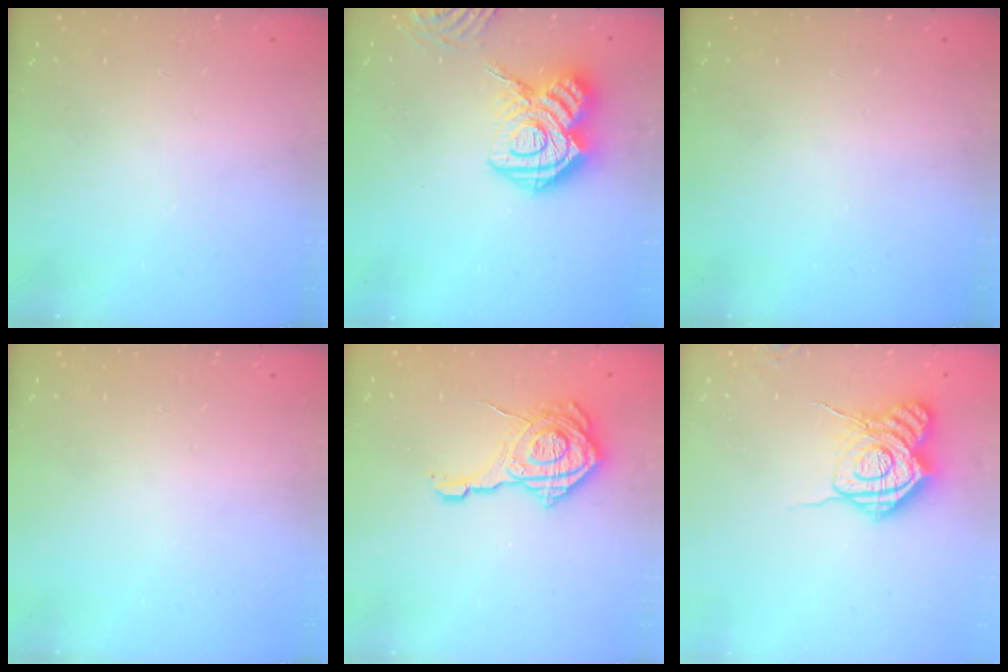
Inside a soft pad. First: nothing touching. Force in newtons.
{"total": 18.1, "press": 18.1, "slide": 1.7}
{"total": 0.0}
{"total": 0.0}
{"total": 18.4, "press": 18.3, "slide": 1.1}
{"total": 15.5, "press": 15.5, "slide": 1.1}